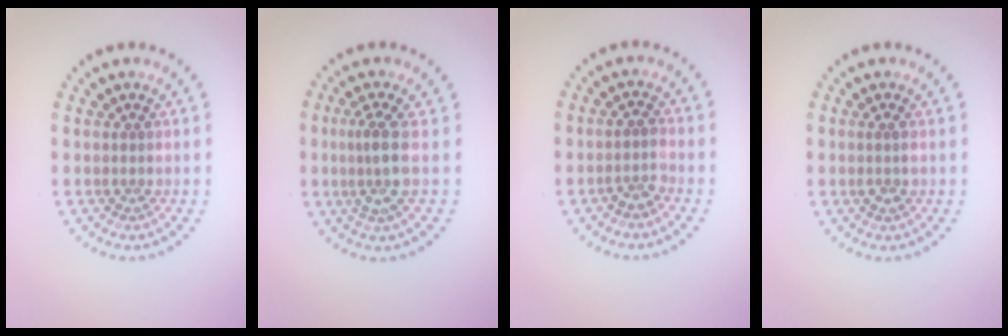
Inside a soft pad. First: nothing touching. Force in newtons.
{"total": 2.9, "press": 2.4, "slide": 1.6}
{"total": 1.4, "press": 1.3, "slide": 0.5}
{"total": 1.2, "press": 1.1, "slide": 0.6}